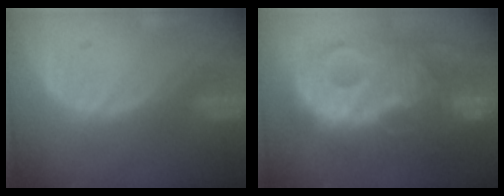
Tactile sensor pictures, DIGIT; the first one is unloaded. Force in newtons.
{"total": 13.7, "press": 13.7, "slide": 1.1}